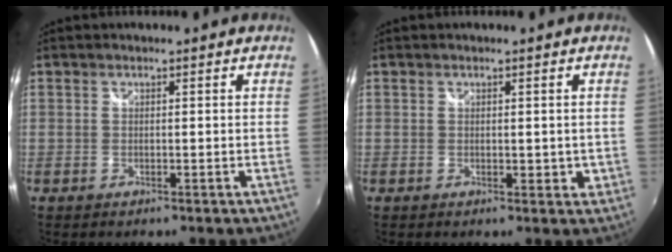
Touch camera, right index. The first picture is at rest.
{"total": 2.0, "force": [0.0, 1.3, 1.5], "torque": [-0.017, -0.002, 0.003]}